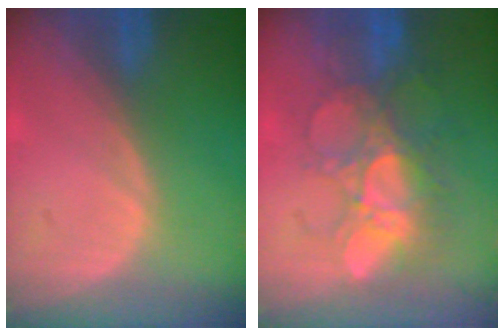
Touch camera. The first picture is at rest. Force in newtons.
{"total": 8.6, "press": 8.3, "slide": 2.4}